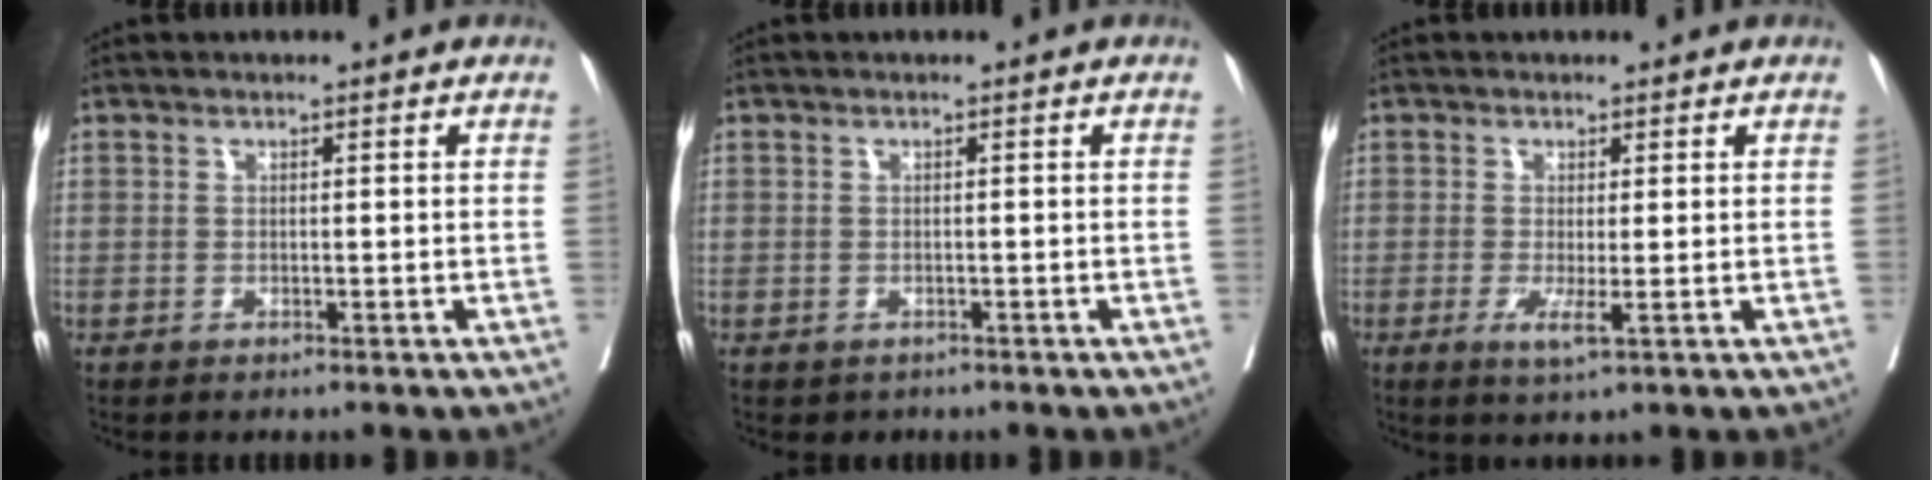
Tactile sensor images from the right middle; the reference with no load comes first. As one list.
[{"total": 1.2, "force": [-0.9, 0.9, 0.2], "torque": [-0.005, 0.000, -0.008]}, {"total": 2.8, "force": [-0.8, 0.2, 2.7], "torque": [-0.046, -0.009, -0.010]}]